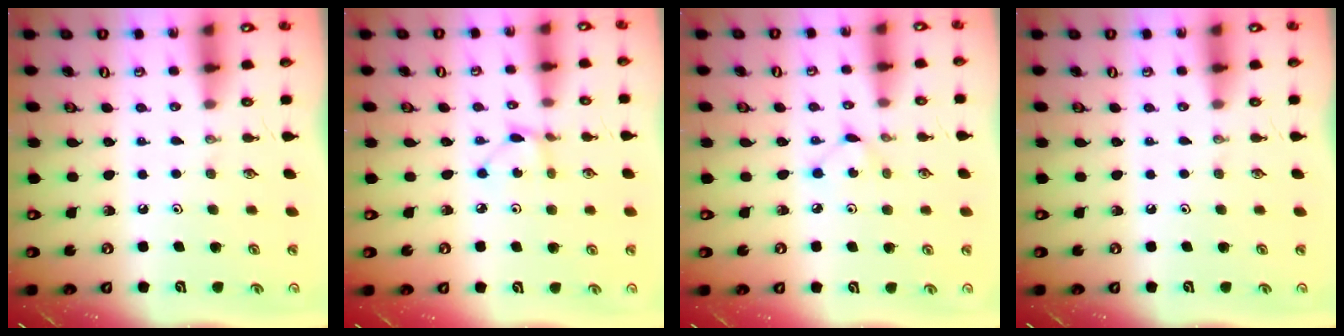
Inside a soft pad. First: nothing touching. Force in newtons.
{"total": 2.0, "press": 2.0, "slide": 0.2}
{"total": 4.2, "press": 4.1, "slide": 0.5}
{"total": 0.0}